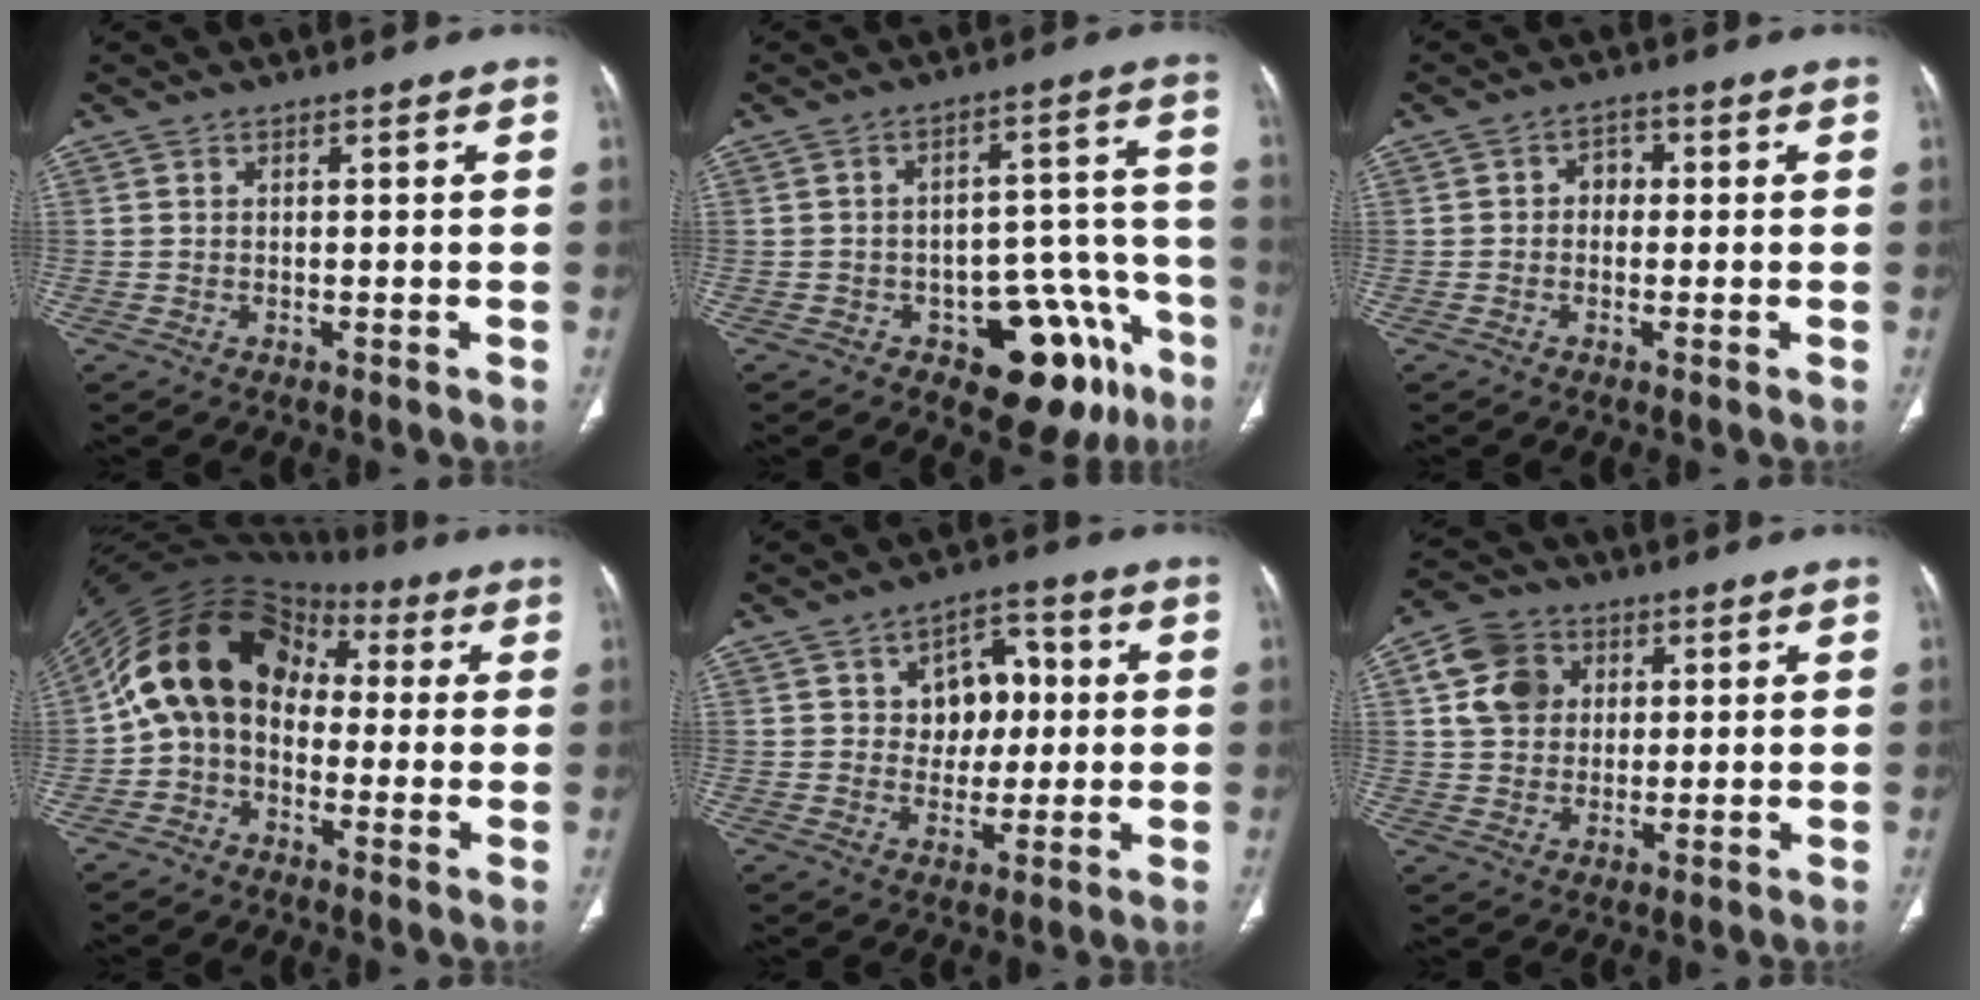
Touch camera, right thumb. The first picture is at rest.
{"total": 15.4, "force": [-8.4, 7.7, 10.3], "torque": [-0.073, 0.072, -0.105]}
{"total": 2.8, "force": [-0.1, 2.3, 1.5], "torque": [-0.004, 0.012, -0.011]}
{"total": 15.4, "force": [0.7, 11.7, 10.0], "torque": [-0.156, 0.059, 0.001]}
{"total": 8.9, "force": [1.6, 6.6, 5.8], "torque": [-0.036, 0.007, 0.023]}
{"total": 9.6, "force": [2.7, 7.9, 4.6], "torque": [-0.065, 0.002, 0.045]}